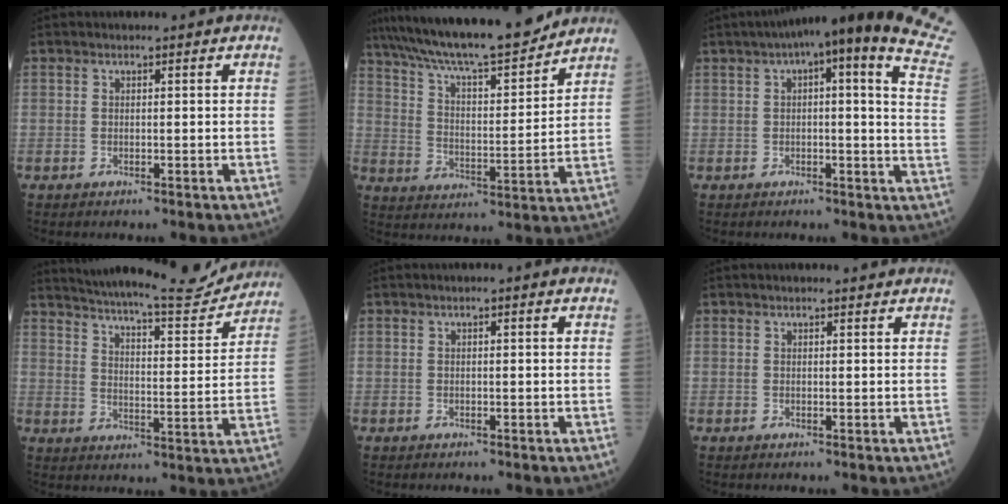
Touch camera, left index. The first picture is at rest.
{"total": 19.5, "force": [17.0, 1.8, 9.3], "torque": [-0.163, 0.007, 0.275]}
{"total": 21.1, "force": [15.5, 1.5, 14.3], "torque": [-0.191, 0.007, 0.162]}
{"total": 18.8, "force": [17.9, 1.1, 5.7], "torque": [-0.096, -0.038, 0.243]}
{"total": 0.7, "force": [0.3, 0.0, 0.6], "torque": [-0.012, 0.005, 0.002]}
{"total": 1.4, "force": [1.3, 0.1, 0.5], "torque": [-0.009, 0.006, 0.017]}